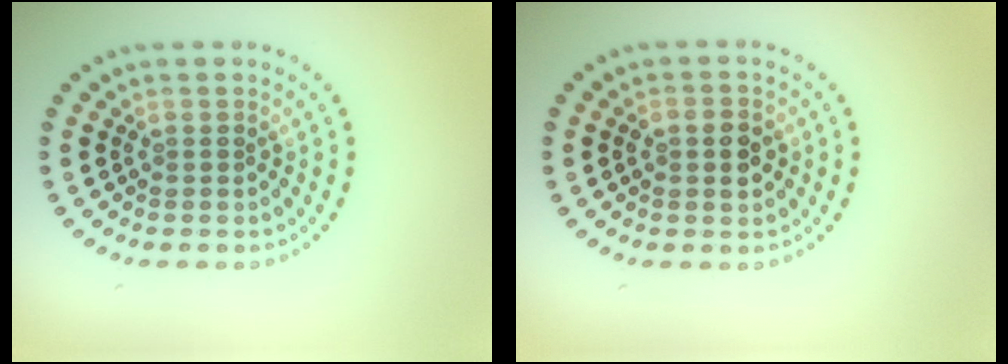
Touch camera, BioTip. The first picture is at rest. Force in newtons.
{"total": 2.7, "press": 2.7, "slide": 0.2}